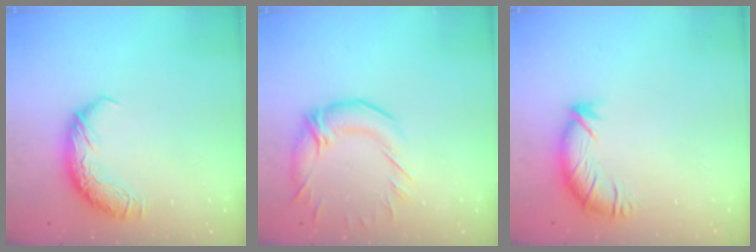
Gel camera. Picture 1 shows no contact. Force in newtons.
{"total": 3.0, "press": 2.0, "slide": 2.3}
{"total": 2.9, "press": 1.9, "slide": 2.2}